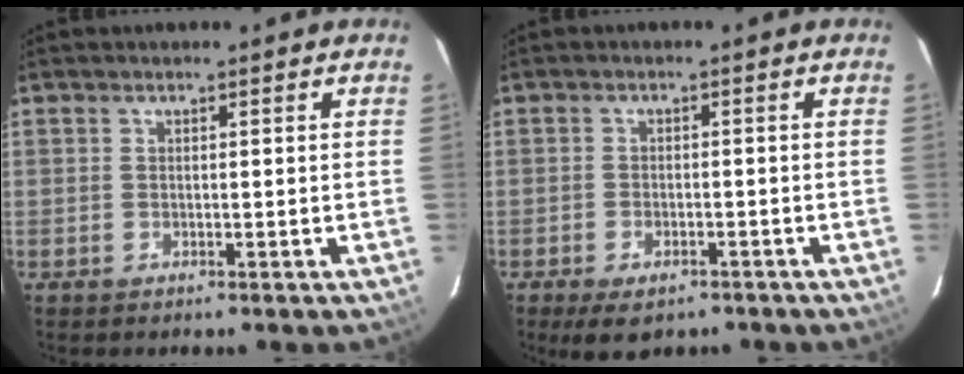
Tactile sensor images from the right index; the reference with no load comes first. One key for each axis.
{"total": 6.6, "fx": -4.7, "fy": 3.0, "fz": 3.5, "tx": -0.076, "ty": -0.016, "tz": -0.068}